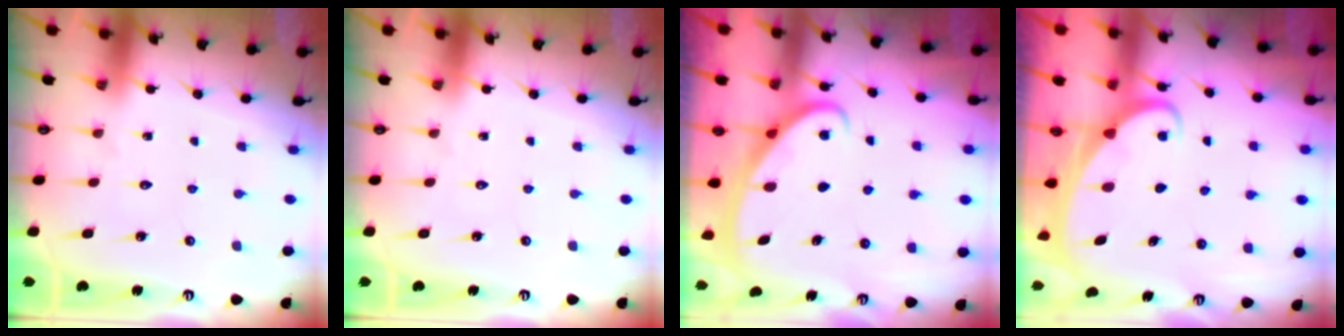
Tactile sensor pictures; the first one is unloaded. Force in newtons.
{"total": 0.0}
{"total": 2.8, "press": 2.8, "slide": 0.4}
{"total": 2.1, "press": 2.1, "slide": 0.3}